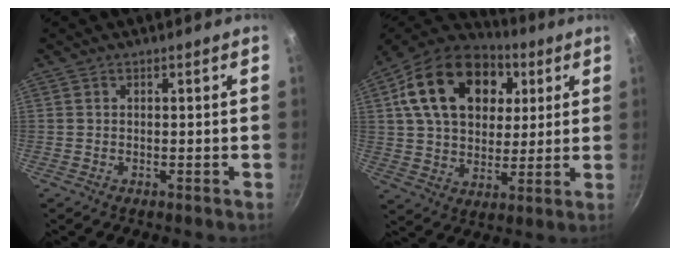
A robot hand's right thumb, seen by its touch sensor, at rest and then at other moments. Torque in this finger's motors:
{"motor_torque": [0.83, 4.17, 1.82, 0.63, 0.24]}